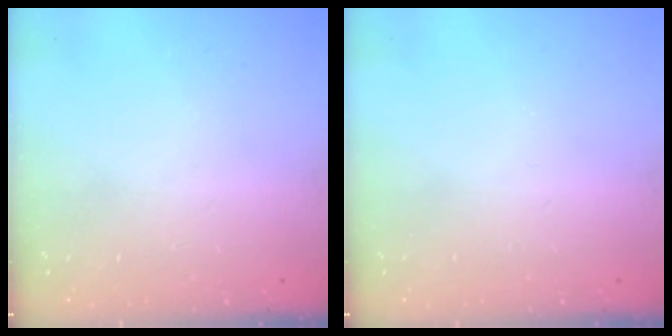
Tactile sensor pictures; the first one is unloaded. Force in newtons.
{"total": 0.0}